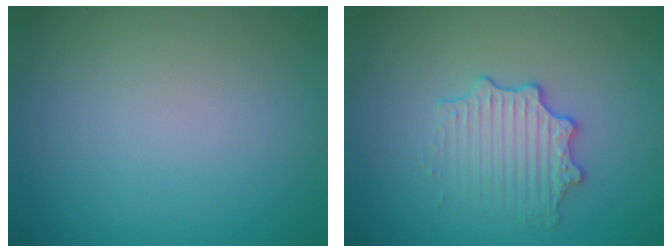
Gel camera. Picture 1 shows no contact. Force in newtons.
{"total": 3.0, "press": 2.7, "slide": 1.1}